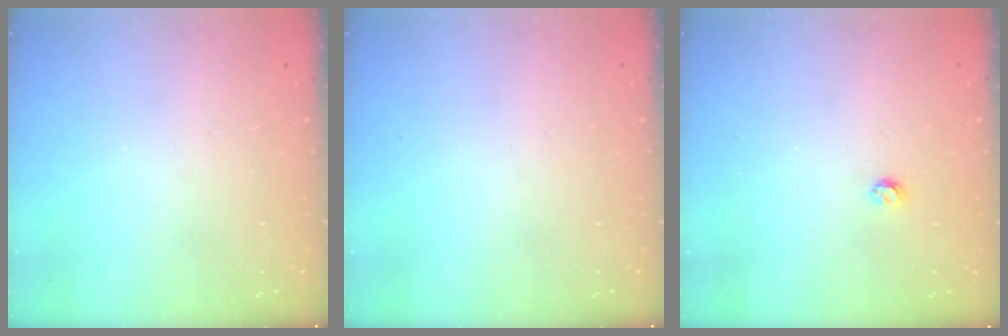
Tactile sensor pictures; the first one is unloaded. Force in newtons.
{"total": 0.0}
{"total": 3.0, "press": 3.0, "slide": 0.4}